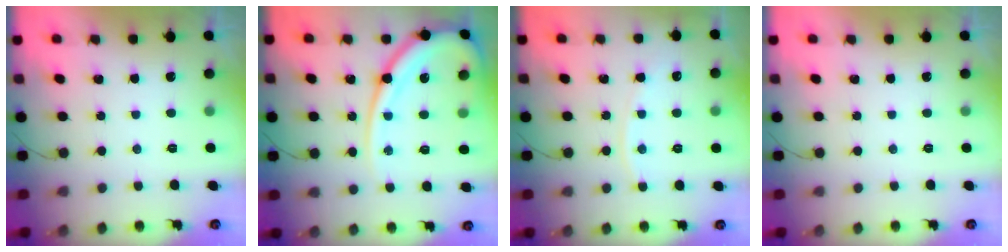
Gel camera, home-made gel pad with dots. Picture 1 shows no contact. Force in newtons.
{"total": 16.5, "press": 16.5, "slide": 1.4}
{"total": 5.8, "press": 5.8, "slide": 0.3}
{"total": 0.0}